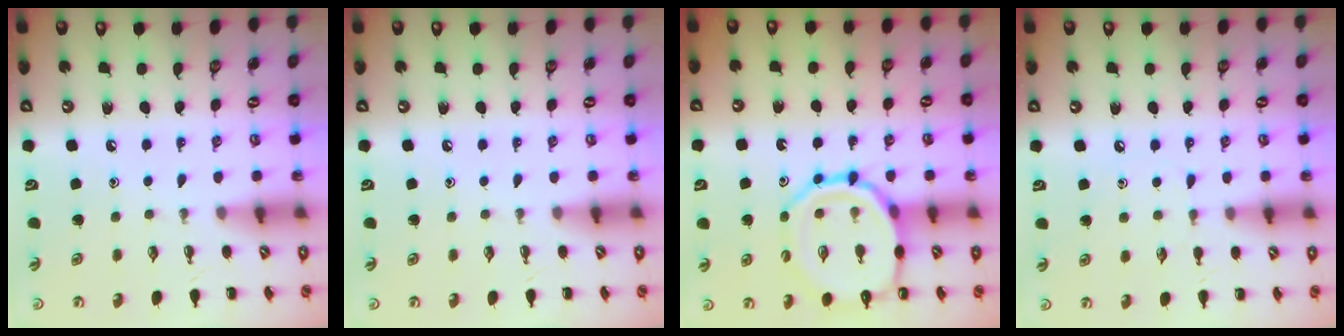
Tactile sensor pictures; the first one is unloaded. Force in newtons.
{"total": 0.0}
{"total": 14.8, "press": 14.7, "slide": 2.1}
{"total": 4.9, "press": 4.5, "slide": 1.7}